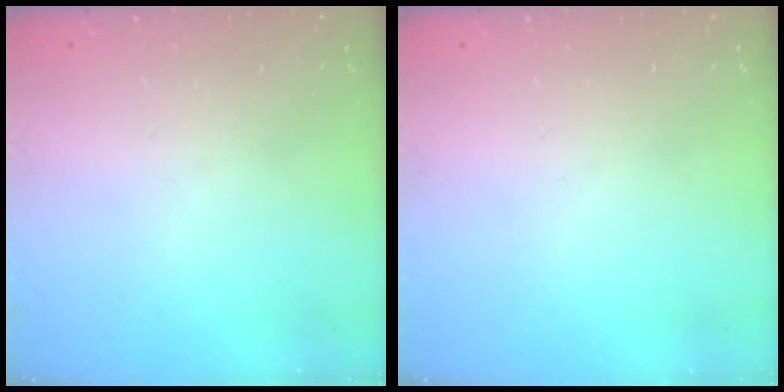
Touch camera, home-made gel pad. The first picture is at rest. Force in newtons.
{"total": 0.0}